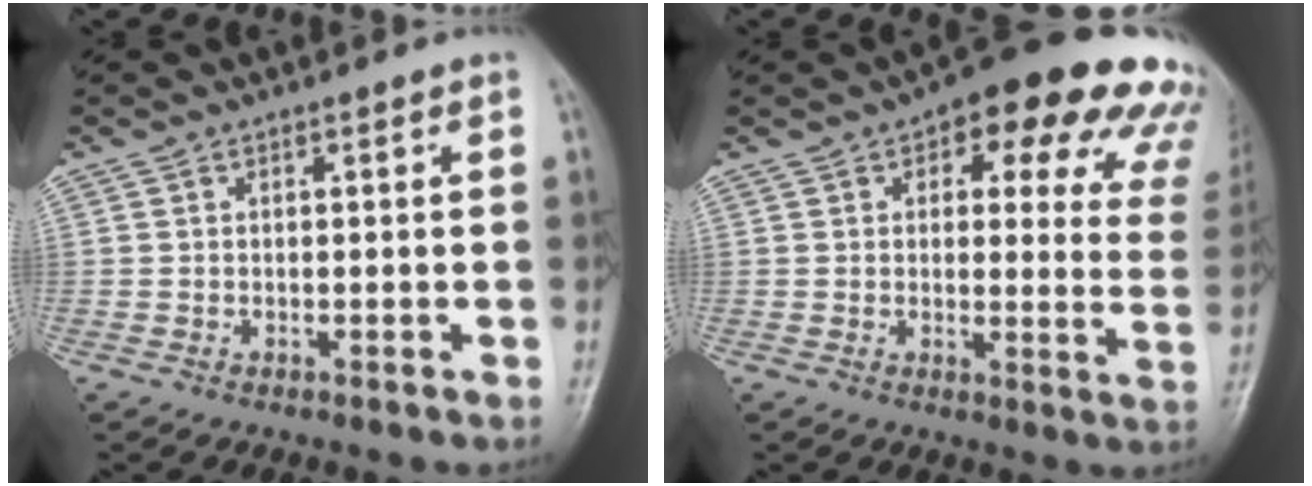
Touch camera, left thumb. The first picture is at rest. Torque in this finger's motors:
{"motor_torque": [0.65, 0.53, 1.34, -1.43, 0.15]}